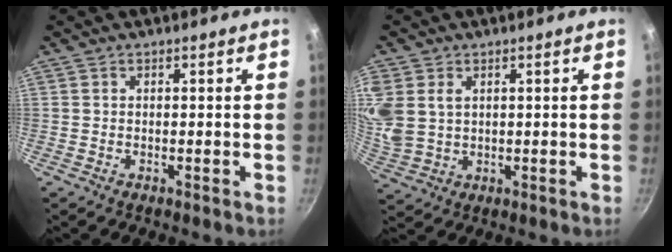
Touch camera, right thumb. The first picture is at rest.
{"total": 10.3, "force": [3.0, 7.7, 6.1], "torque": [-0.141, 0.003, 0.071]}